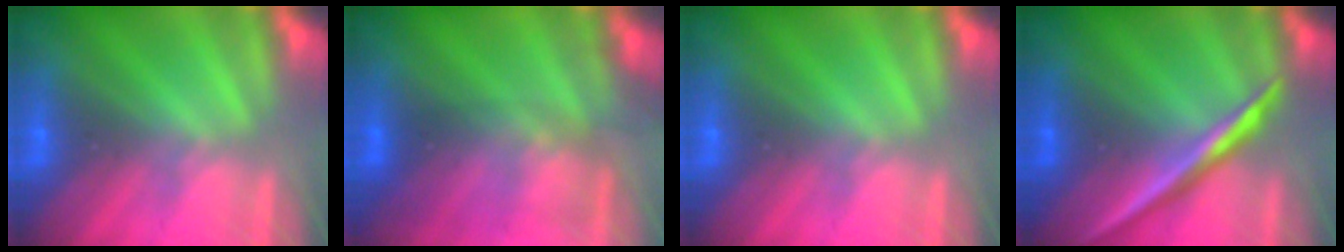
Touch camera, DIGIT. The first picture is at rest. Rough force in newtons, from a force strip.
{"total": 2.7}
{"total": 0.0}
{"total": 2.2}